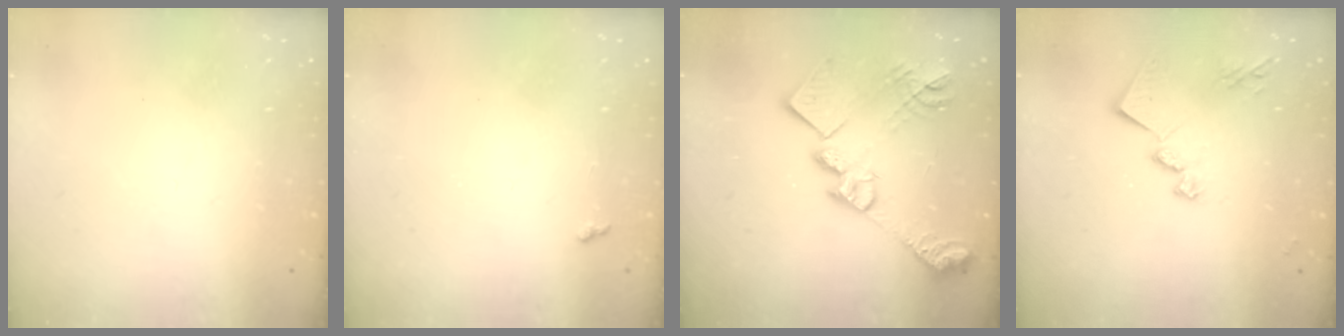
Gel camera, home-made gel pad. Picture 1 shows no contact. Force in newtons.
{"total": 3.6, "press": 3.6, "slide": 0.4}
{"total": 21.7, "press": 21.7, "slide": 1.3}
{"total": 14.1, "press": 14.1, "slide": 0.6}